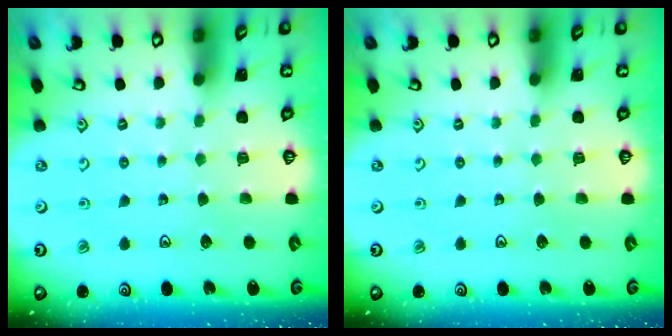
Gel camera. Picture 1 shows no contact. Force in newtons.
{"total": 0.0}